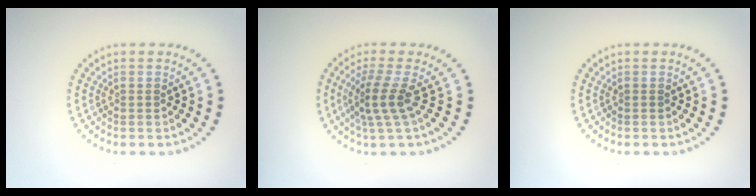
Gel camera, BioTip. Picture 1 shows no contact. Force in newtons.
{"total": 2.9, "press": 2.0, "slide": 2.1}
{"total": 0.0}